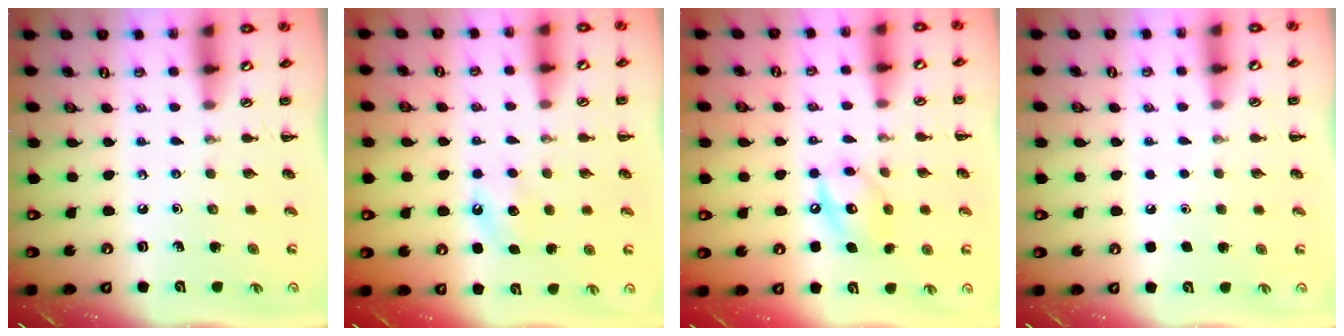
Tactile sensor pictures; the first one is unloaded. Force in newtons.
{"total": 6.8, "press": 6.6, "slide": 1.6}
{"total": 10.4, "press": 10.3, "slide": 1.5}
{"total": 1.6, "press": 1.6, "slide": 0.1}